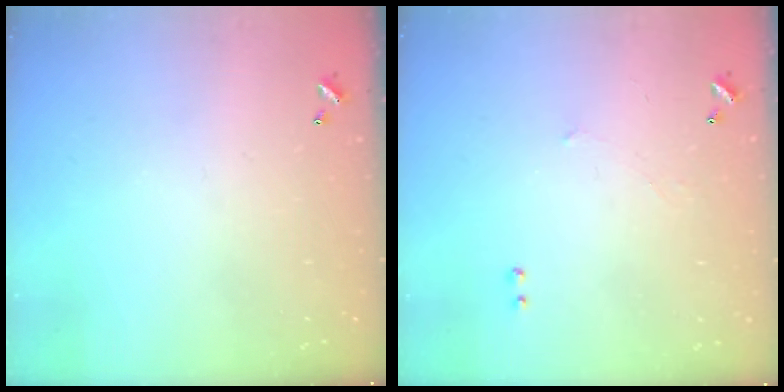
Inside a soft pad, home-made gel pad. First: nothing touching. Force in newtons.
{"total": 1.3, "press": 1.0, "slide": 0.7}